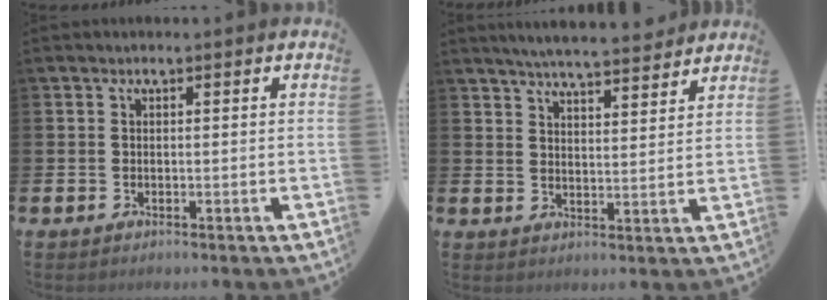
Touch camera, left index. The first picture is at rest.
{"total": 5.6, "force": [5.4, 0.3, 1.1], "torque": [-0.027, -0.037, 0.094]}